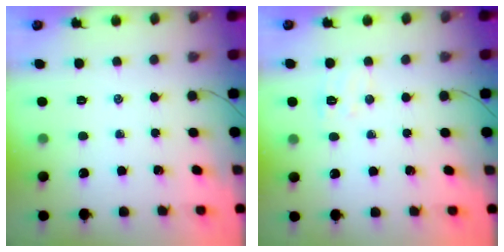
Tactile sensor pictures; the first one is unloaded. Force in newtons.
{"total": 6.0, "press": 5.9, "slide": 1.4}